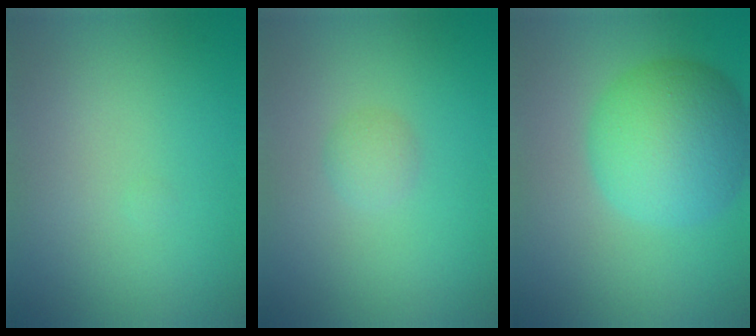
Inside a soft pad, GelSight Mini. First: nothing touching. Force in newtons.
{"total": 1.3, "press": 1.3, "slide": 0.1}
{"total": 8.2, "press": 8.2, "slide": 0.2}